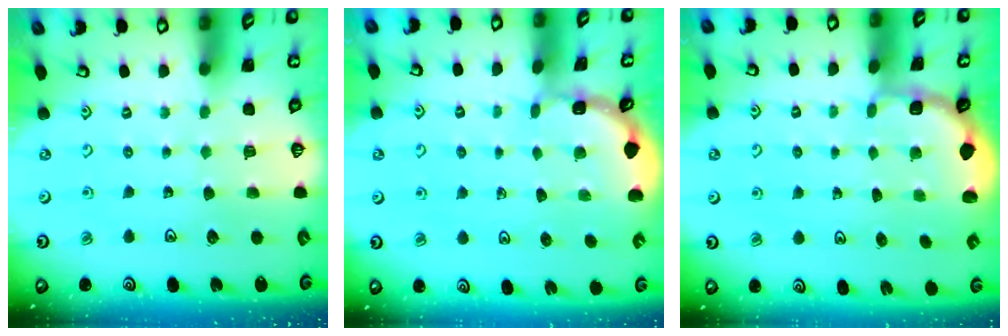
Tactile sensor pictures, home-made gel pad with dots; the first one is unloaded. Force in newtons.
{"total": 1.0, "press": 0.9, "slide": 0.2}
{"total": 1.8, "press": 1.6, "slide": 0.7}